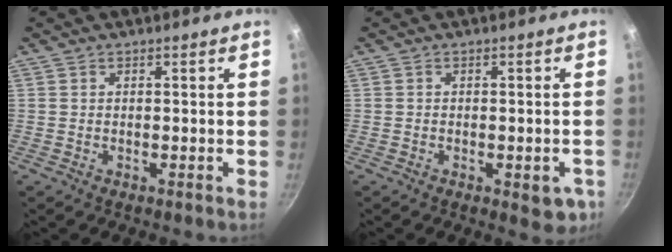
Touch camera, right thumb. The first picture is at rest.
{"total": 5.0, "force": [-1.8, 2.5, 3.9], "torque": [-0.030, 0.003, -0.021]}